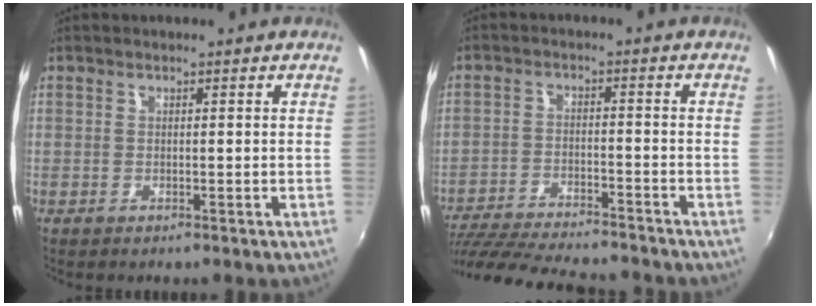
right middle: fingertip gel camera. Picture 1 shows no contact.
{"total": 19.8, "force": [-17.5, 3.7, 8.7], "torque": [-0.176, -0.028, -0.269]}